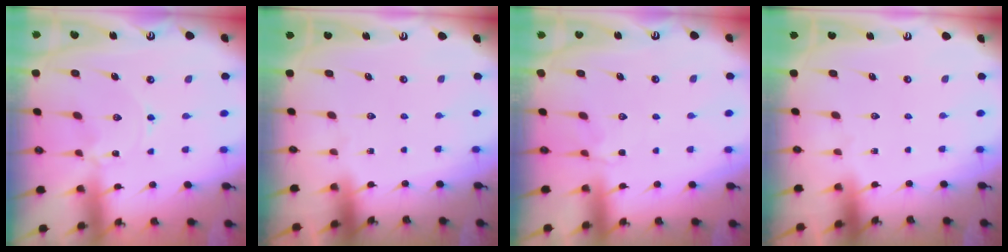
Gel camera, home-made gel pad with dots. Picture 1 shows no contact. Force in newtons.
{"total": 0.0}
{"total": 2.1, "press": 1.9, "slide": 0.9}
{"total": 0.0}